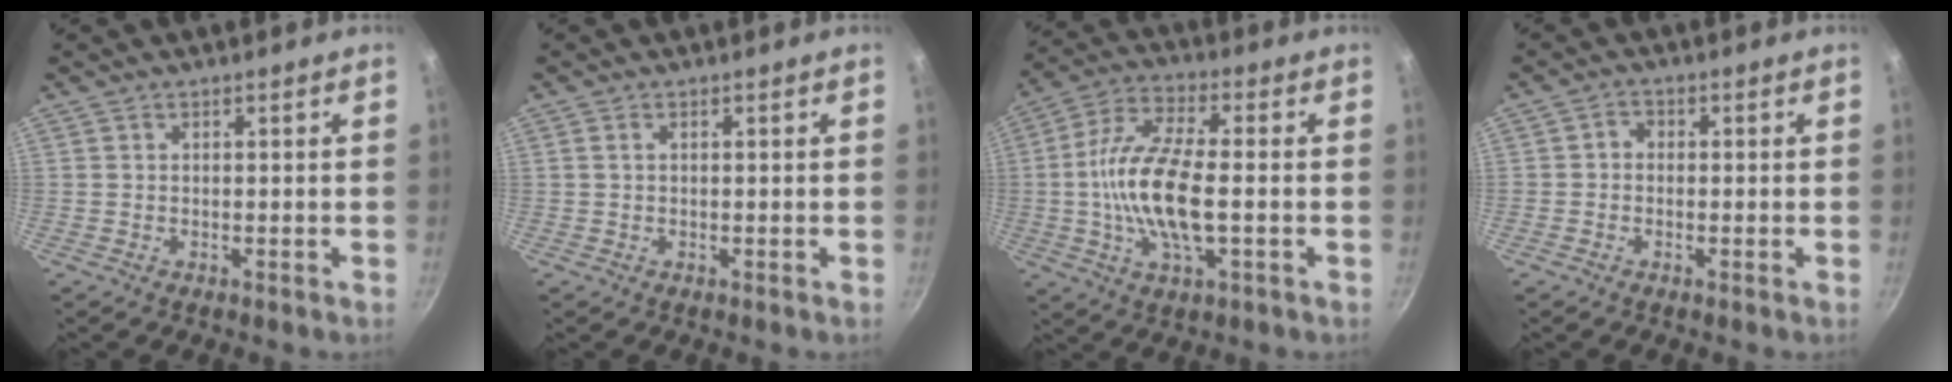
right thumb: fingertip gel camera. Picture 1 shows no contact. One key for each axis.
{"total": 0.7, "fx": 0.2, "fy": 0.4, "fz": 0.6, "tx": -0.010, "ty": 0.002, "tz": 0.002}
{"total": 14.9, "fx": -1.5, "fy": 5.6, "fz": 13.7, "tx": -0.271, "ty": 0.020, "tz": -0.042}
{"total": 1.8, "fx": -0.3, "fy": 1.5, "fz": 0.8, "tx": -0.010, "ty": 0.008, "tz": -0.012}